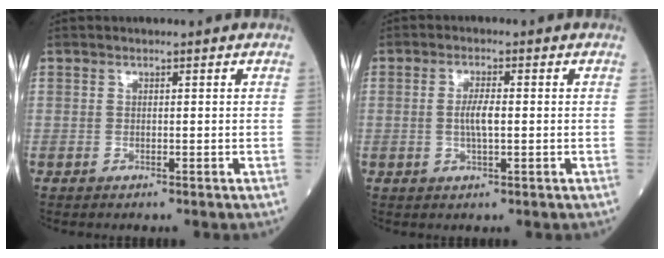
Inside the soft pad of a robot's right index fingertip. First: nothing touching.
{"total": 3.4, "force": [-0.1, 0.7, 3.4], "torque": [-0.069, 0.000, -0.003]}